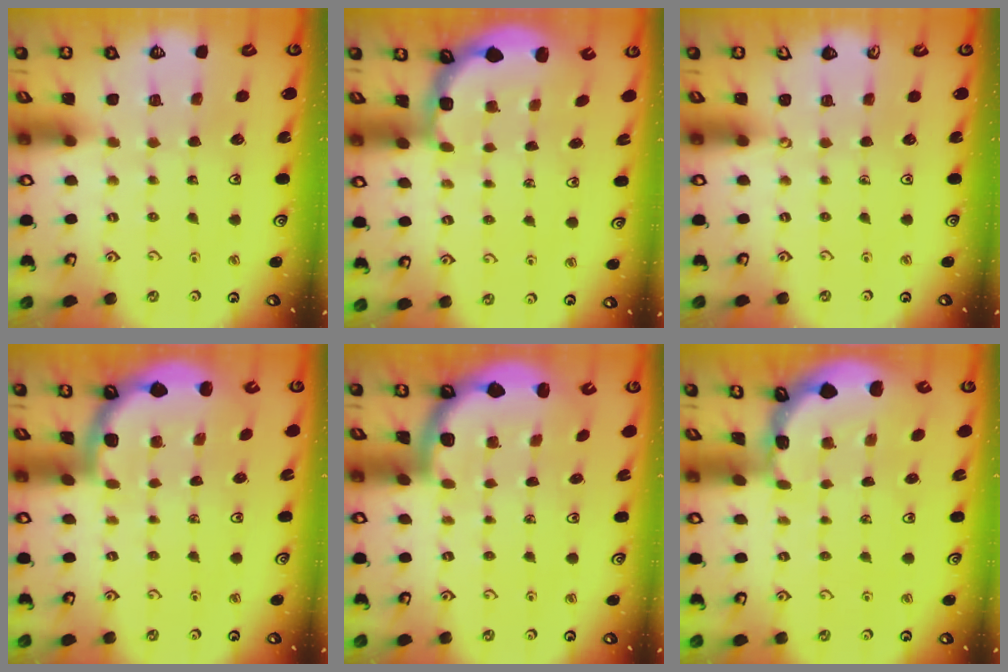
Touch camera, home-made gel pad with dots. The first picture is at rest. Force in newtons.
{"total": 2.5, "press": 2.3, "slide": 1.1}
{"total": 0.0}
{"total": 1.8, "press": 1.8, "slide": 0.1}
{"total": 1.6, "press": 1.6, "slide": 0.1}
{"total": 1.0, "press": 1.0, "slide": 0.2}